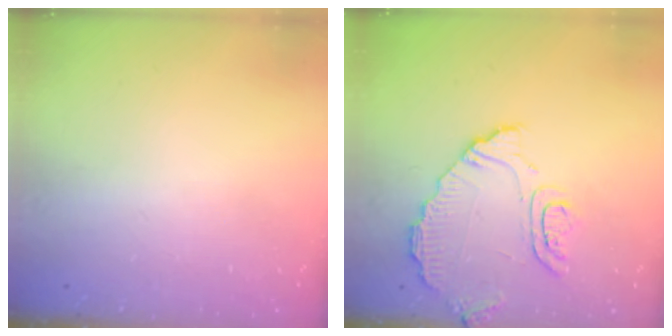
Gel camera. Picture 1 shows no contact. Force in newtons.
{"total": 9.1, "press": 9.0, "slide": 0.9}